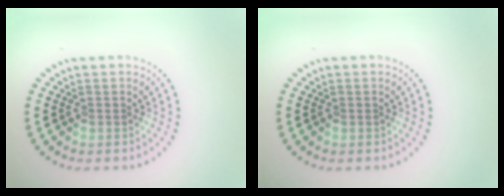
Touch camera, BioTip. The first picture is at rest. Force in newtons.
{"total": 0.0}